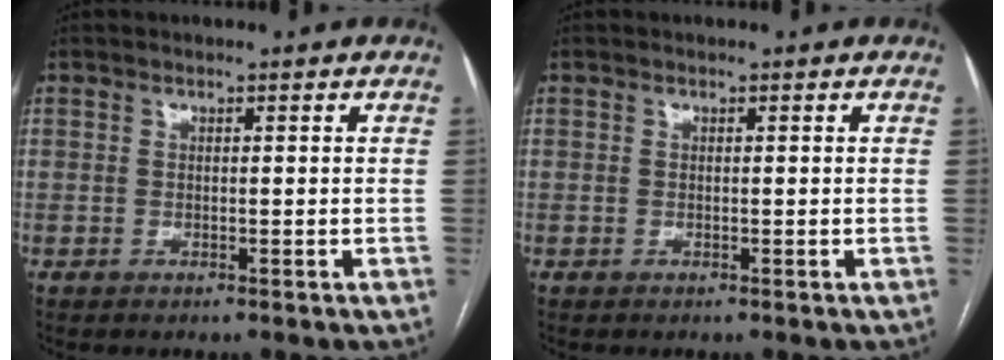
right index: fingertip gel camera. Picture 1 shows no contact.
{"total": 0.0}